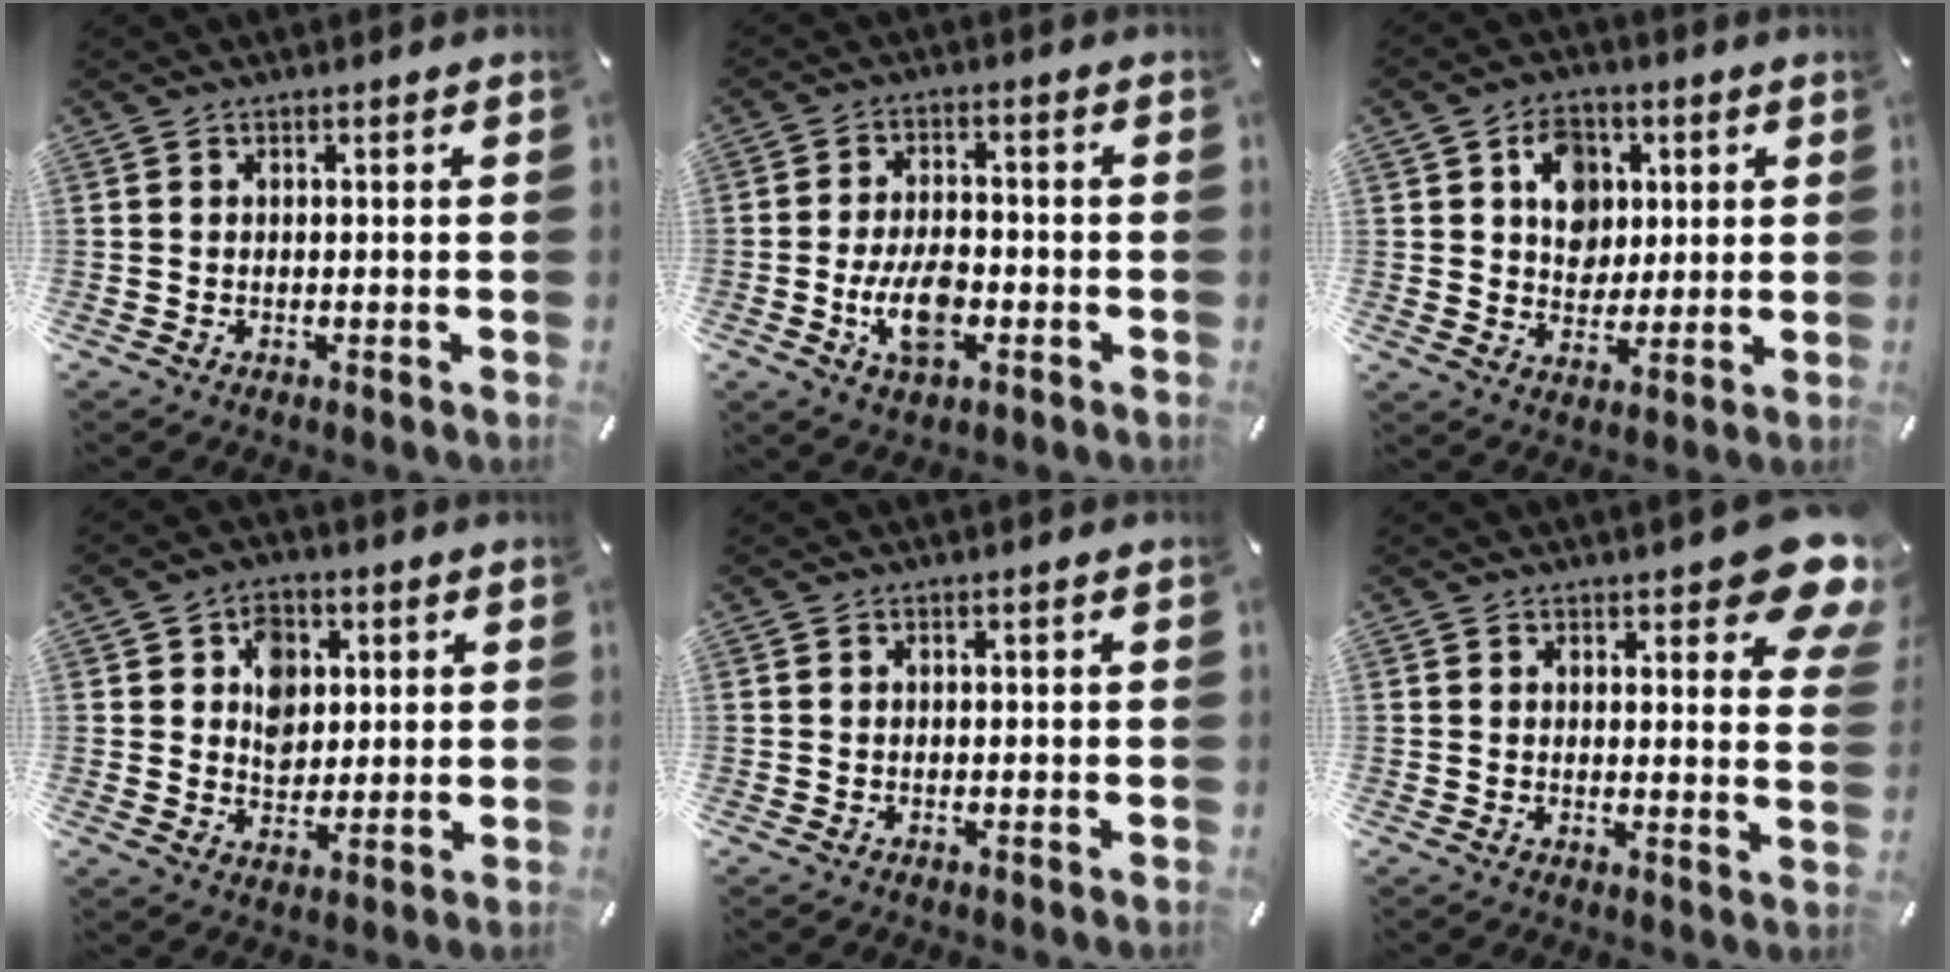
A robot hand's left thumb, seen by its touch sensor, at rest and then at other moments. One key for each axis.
{"total": 8.8, "fx": -2.7, "fy": 4.7, "fz": 6.9, "tx": -0.145, "ty": 0.007, "tz": -0.046}
{"total": 9.8, "fx": 2.8, "fy": 8.4, "fz": 4.2, "tx": -0.060, "ty": 0.000, "tz": 0.052}
{"total": 7.6, "fx": 1.9, "fy": 6.4, "fz": 3.6, "tx": -0.041, "ty": -0.003, "tz": 0.031}
{"total": 0.0}
{"total": 10.4, "fx": 6.6, "fy": 3.8, "fz": 7.1, "tx": -0.076, "ty": -0.050, "tz": 0.113}